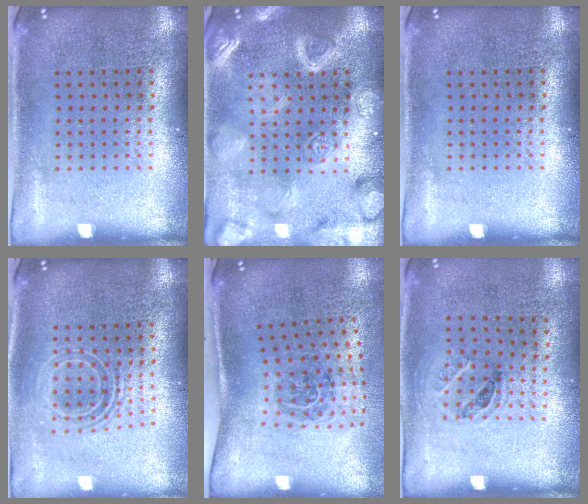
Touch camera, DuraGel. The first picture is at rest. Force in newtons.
{"total": 5.8, "press": 5.7, "slide": 0.7}
{"total": 0.0}
{"total": 1.7, "press": 1.3, "slide": 1.1}
{"total": 1.9, "press": 1.2, "slide": 1.5}
{"total": 1.0, "press": 0.7, "slide": 0.7}